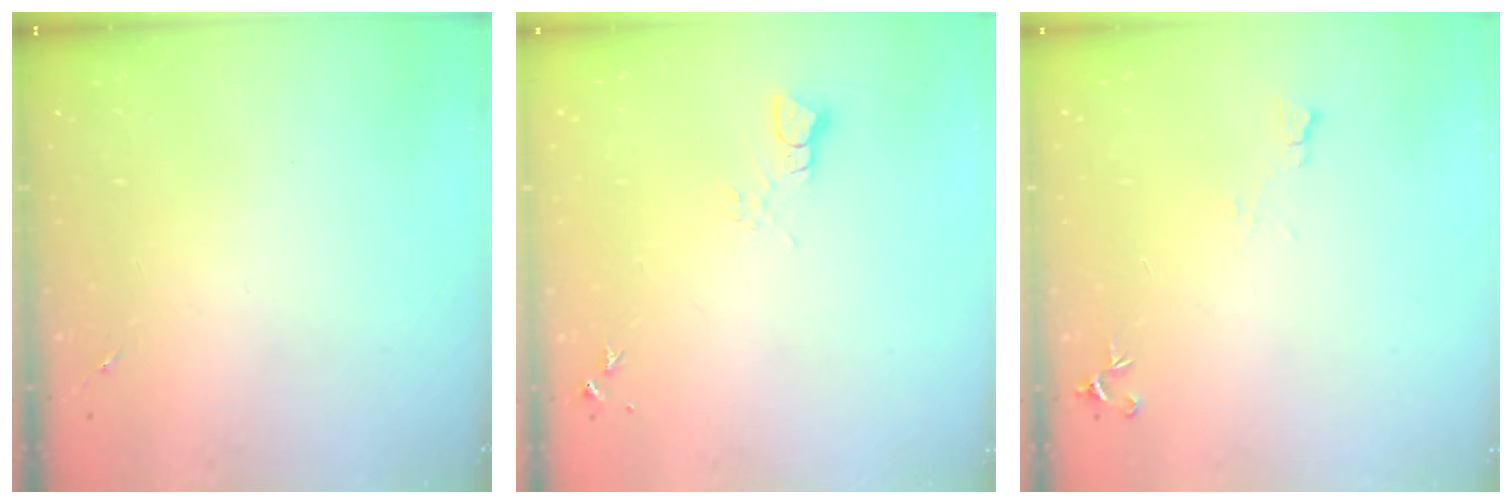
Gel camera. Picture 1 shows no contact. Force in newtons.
{"total": 3.0, "press": 3.0, "slide": 0.2}
{"total": 5.9, "press": 5.8, "slide": 1.0}